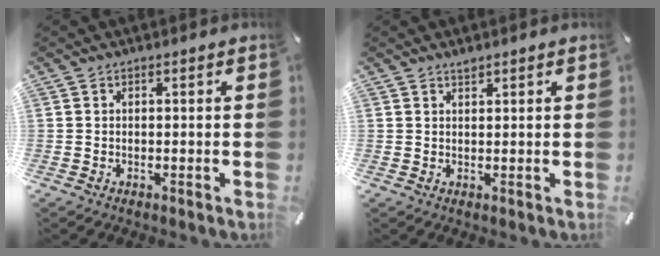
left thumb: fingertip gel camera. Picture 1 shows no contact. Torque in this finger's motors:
{"motor_torque": [0.27, 0.24, 0.20, -0.15, 0.00]}